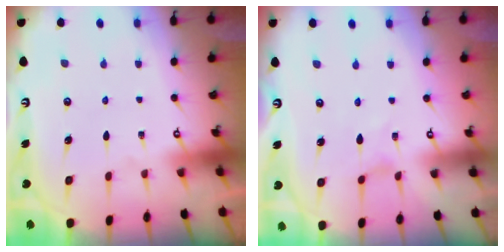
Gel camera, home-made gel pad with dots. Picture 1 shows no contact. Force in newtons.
{"total": 0.0}